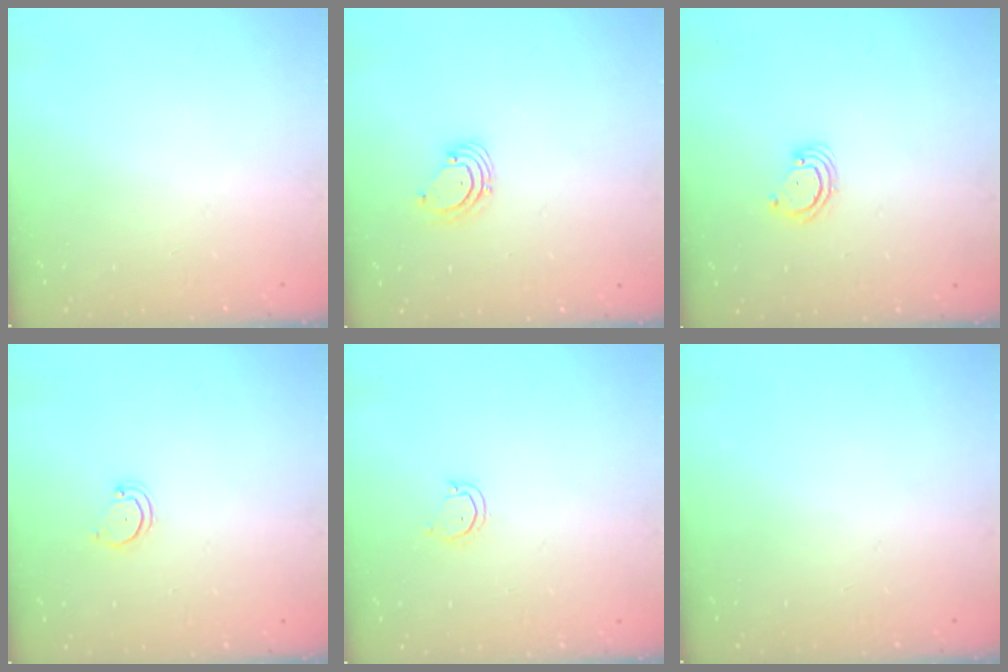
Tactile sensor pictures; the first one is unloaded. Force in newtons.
{"total": 1.6, "press": 1.6, "slide": 0.1}
{"total": 3.0, "press": 3.0, "slide": 0.3}
{"total": 2.2, "press": 2.2, "slide": 0.2}
{"total": 3.2, "press": 3.2, "slide": 0.2}
{"total": 0.0}